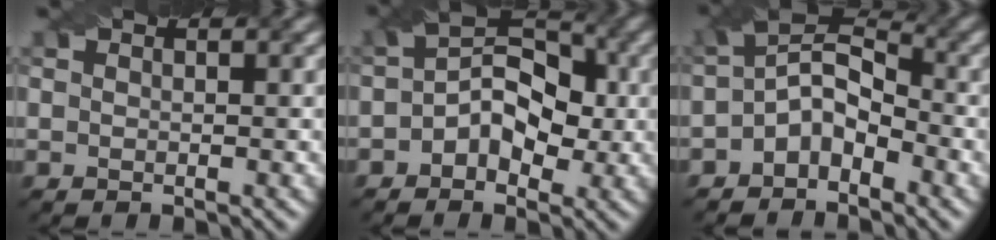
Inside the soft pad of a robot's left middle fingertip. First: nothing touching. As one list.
[{"total": 5.6, "force": [-0.6, 3.7, 4.1], "torque": [-0.051, 0.011, -0.018]}, {"total": 4.7, "force": [-1.9, 2.9, 3.2], "torque": [-0.054, 0.009, -0.043]}]